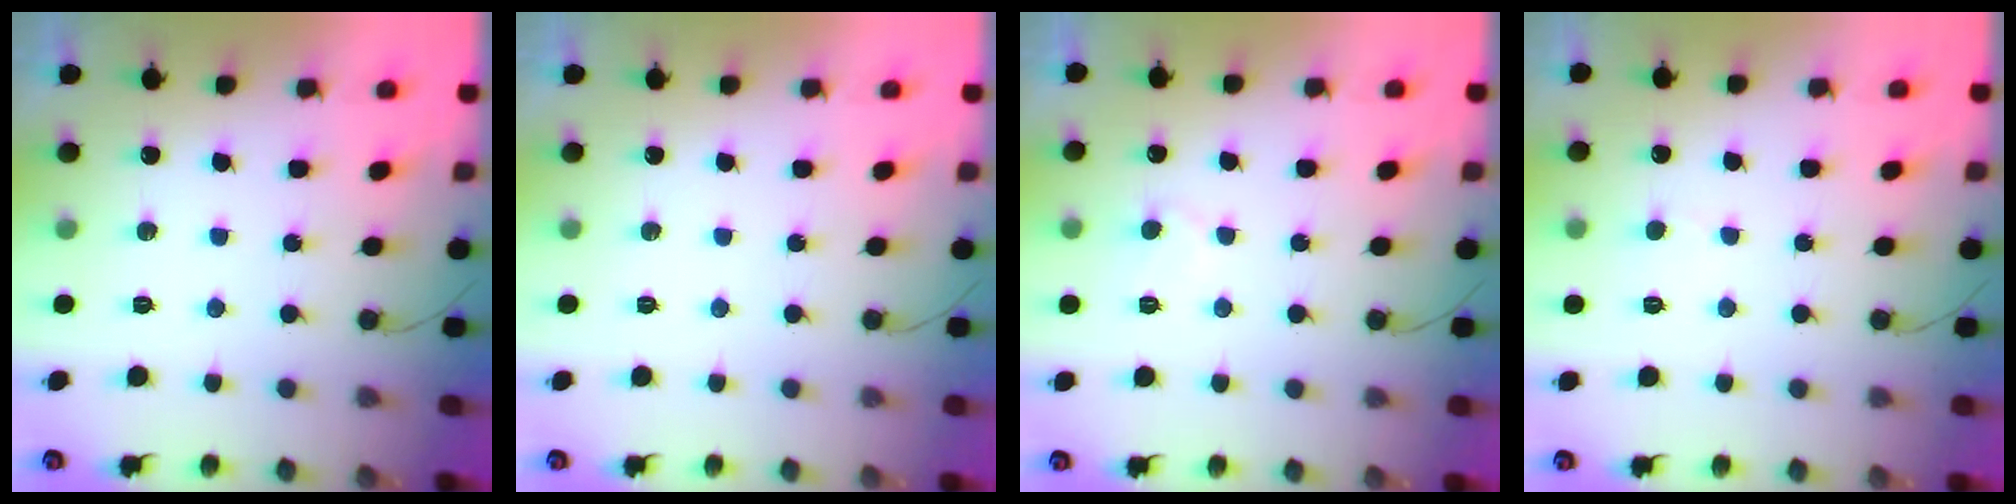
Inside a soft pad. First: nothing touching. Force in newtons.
{"total": 0.0}
{"total": 5.1, "press": 5.1, "slide": 0.4}
{"total": 4.1, "press": 4.1, "slide": 0.3}